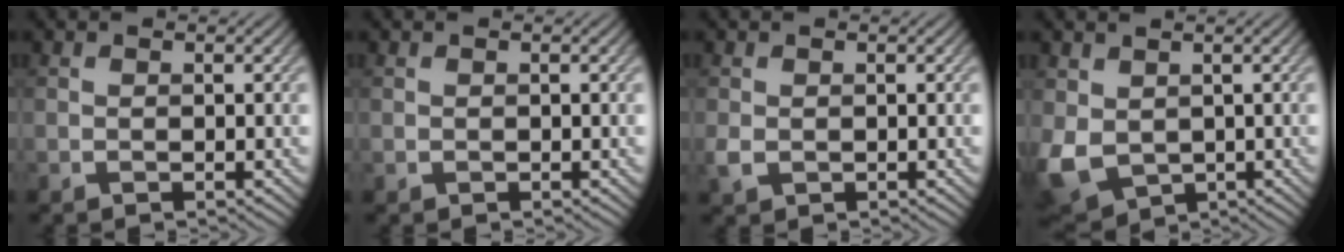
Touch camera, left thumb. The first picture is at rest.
{"total": 0.0}
{"total": 1.5, "force": [-0.1, 1.2, 0.9], "torque": [-0.026, -0.005, -0.001]}
{"total": 7.2, "force": [0.0, 5.6, 4.6], "torque": [-0.146, -0.022, 0.008]}